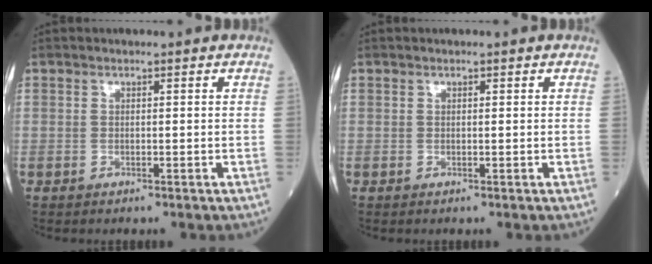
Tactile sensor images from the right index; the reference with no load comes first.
{"total": 0.0}